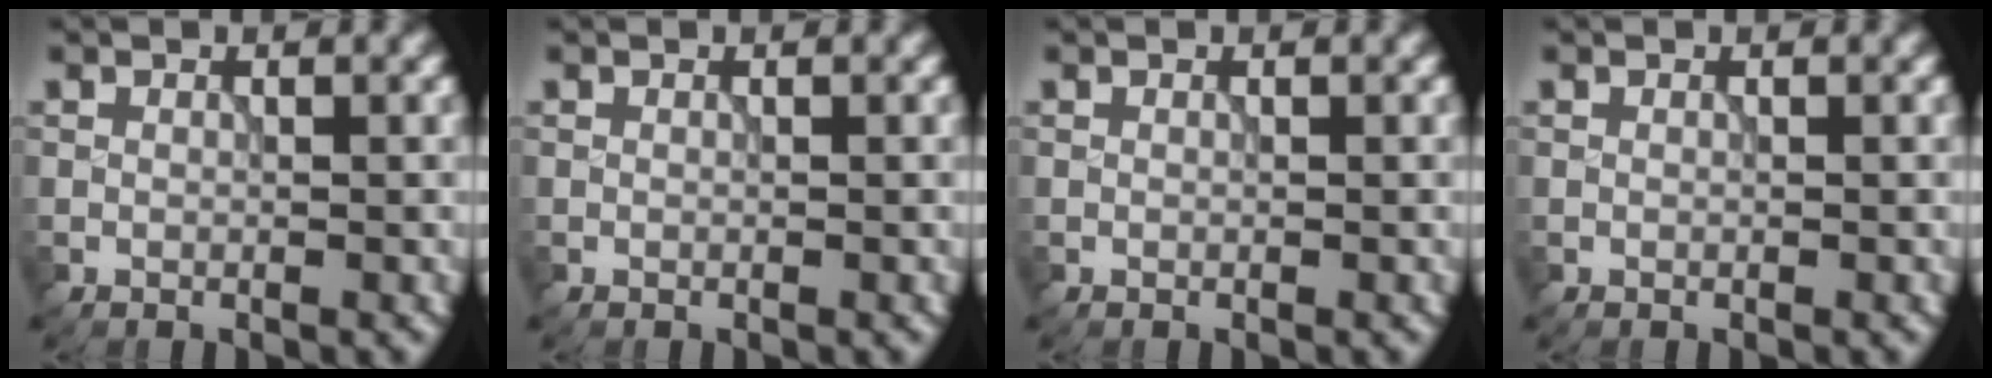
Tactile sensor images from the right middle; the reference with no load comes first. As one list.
[{"total": 0.0}, {"total": 0.0}, {"total": 0.0}]